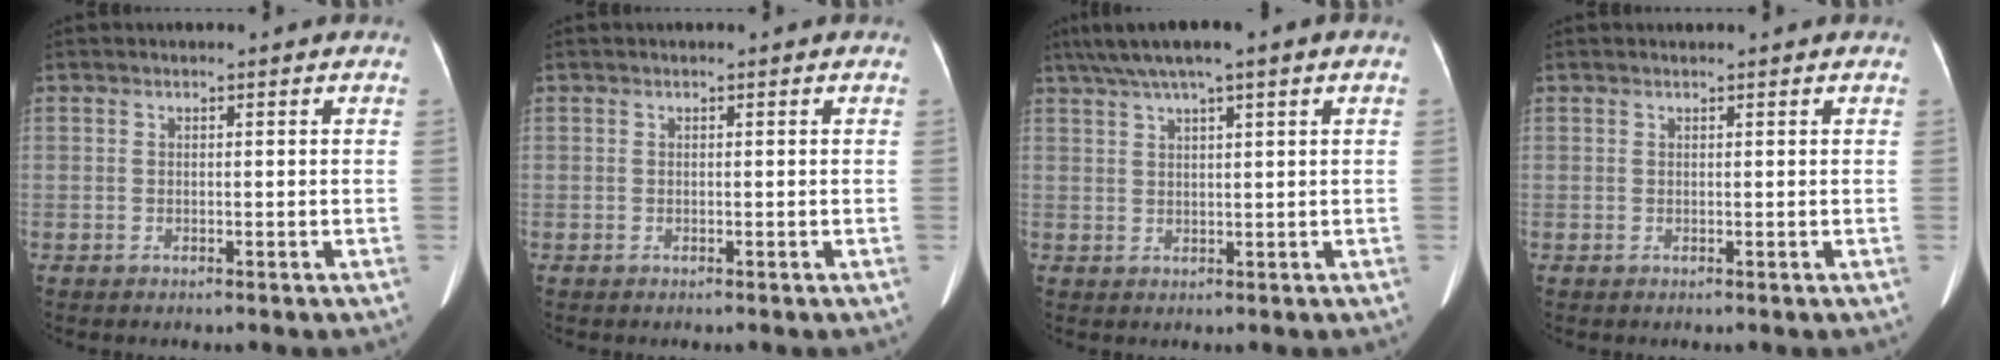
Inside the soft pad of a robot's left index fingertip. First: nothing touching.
{"total": 0.0}
{"total": 7.5, "force": [4.7, 0.7, 5.8], "torque": [-0.104, 0.039, 0.078]}
{"total": 0.0}